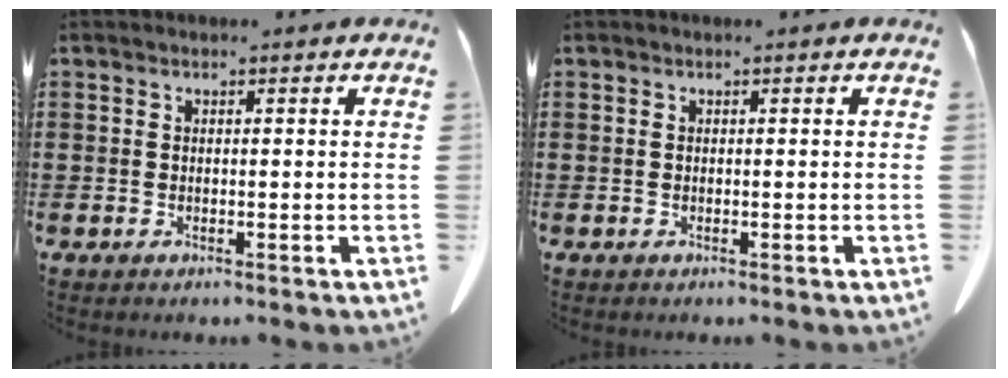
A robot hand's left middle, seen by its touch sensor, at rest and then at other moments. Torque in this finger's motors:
{"motor_torque": [-0.22, -0.14, 0.03, 0.02]}